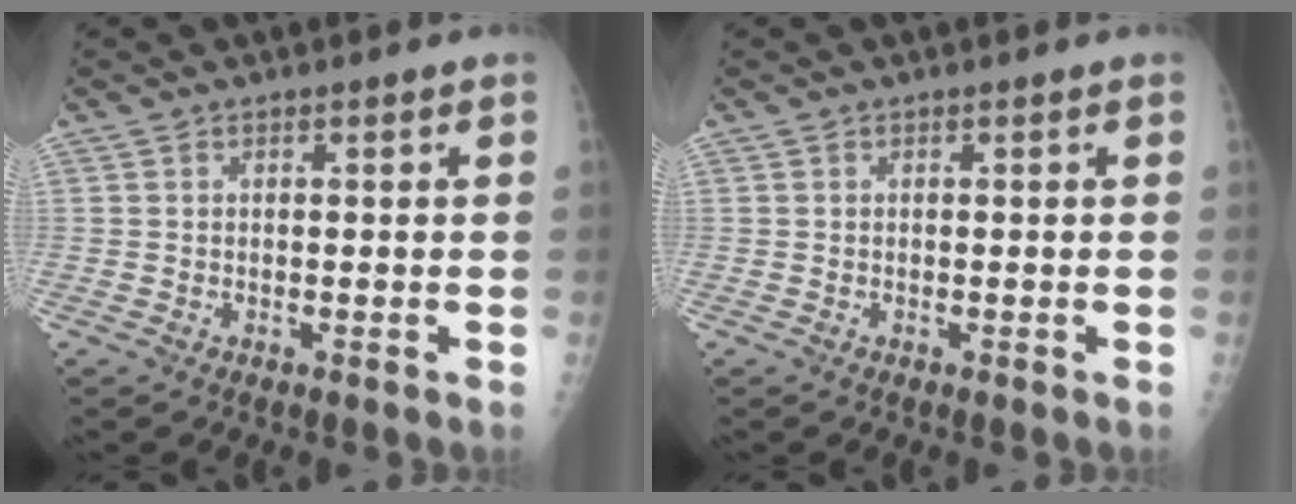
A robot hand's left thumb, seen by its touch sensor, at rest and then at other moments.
{"total": 0.0}